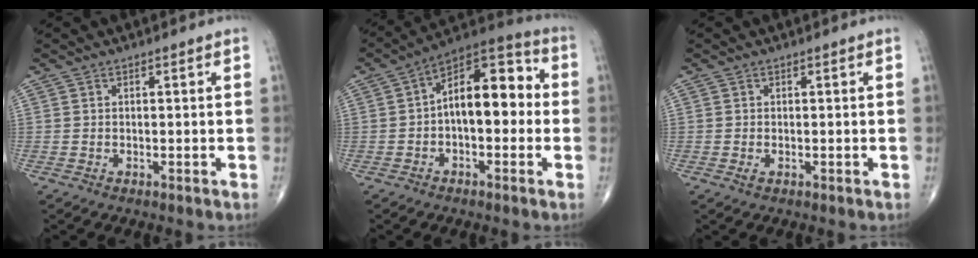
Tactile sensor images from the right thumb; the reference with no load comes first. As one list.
[{"total": 14.0, "force": [-0.1, 7.4, 11.9], "torque": [-0.151, 0.044, -0.017]}, {"total": 0.8, "force": [-0.2, 0.5, 0.6], "torque": [-0.014, -0.001, -0.004]}]